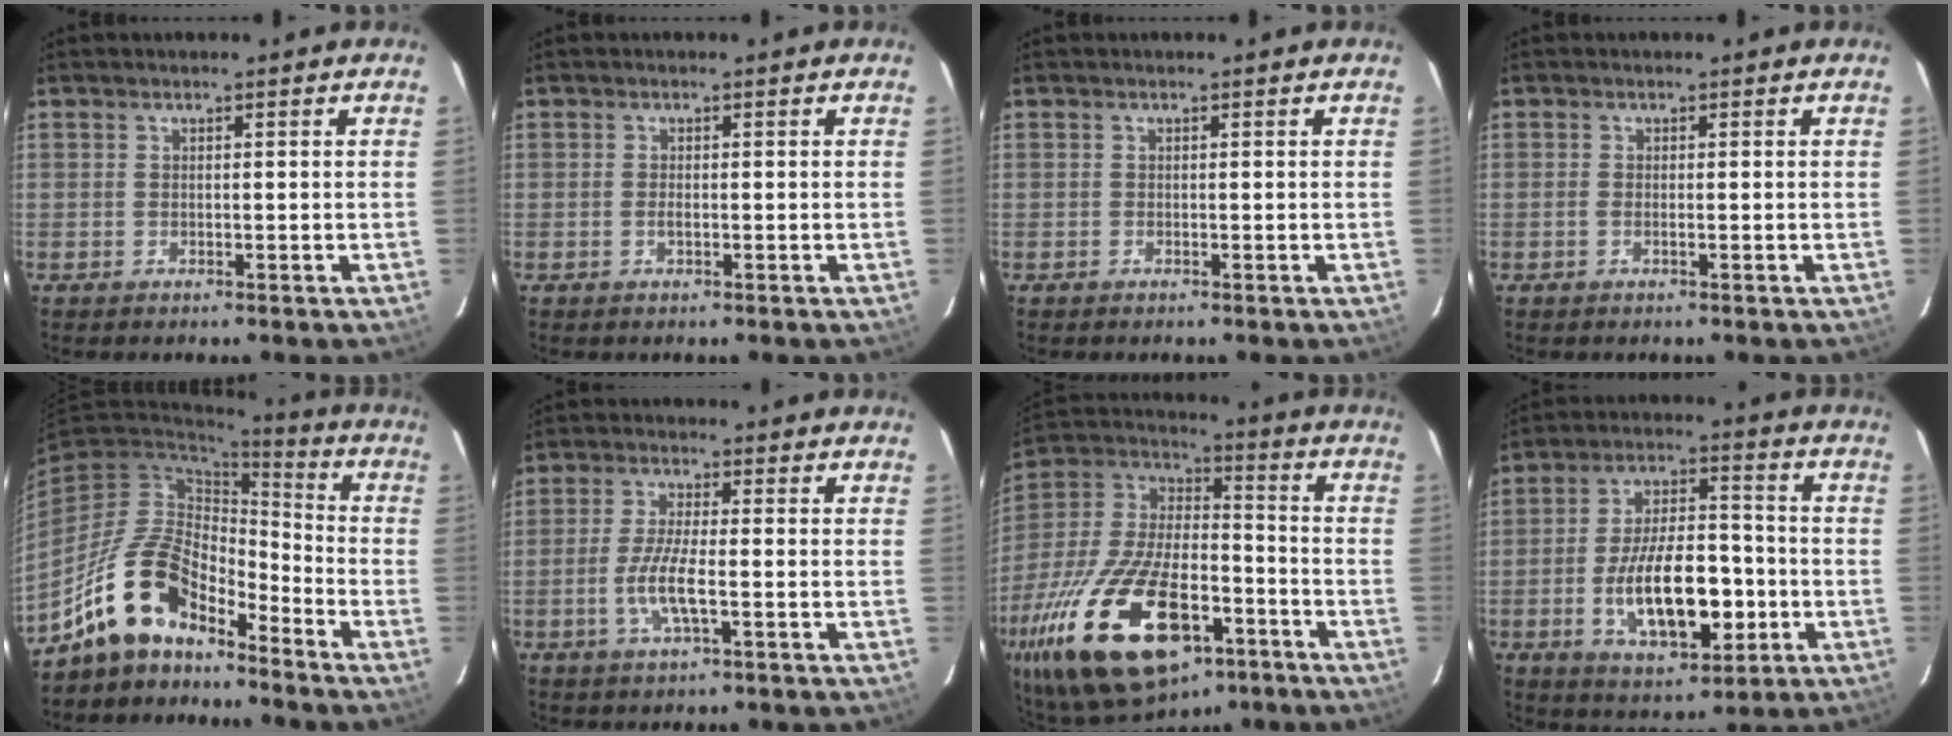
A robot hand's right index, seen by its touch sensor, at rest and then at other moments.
{"total": 1.0, "force": [-0.3, 0.4, 0.8], "torque": [-0.017, 0.000, -0.006]}
{"total": 0.0}
{"total": 0.9, "force": [-0.3, 0.0, 0.8], "torque": [-0.018, 0.000, -0.008]}
{"total": 14.0, "force": [-11.0, 5.7, 6.5], "torque": [-0.128, 0.020, -0.207]}
{"total": 6.9, "force": [-2.0, 1.2, 6.5], "torque": [-0.132, -0.005, -0.041]}
{"total": 30.5, "force": [-15.5, 14.2, 22.1], "torque": [-0.452, -0.029, -0.257]}
{"total": 16.5, "force": [-4.4, 7.4, 14.1], "torque": [-0.265, 0.003, -0.059]}